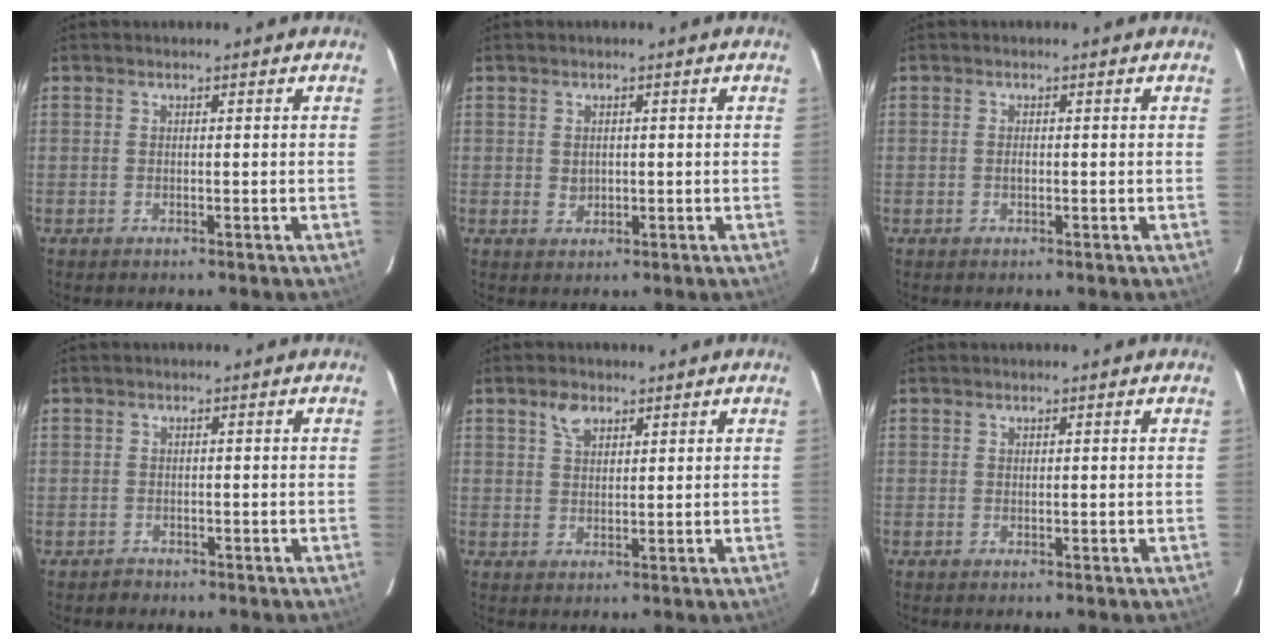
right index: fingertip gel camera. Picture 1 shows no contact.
{"total": 1.9, "force": [0.0, 1.7, 0.9], "torque": [-0.012, 0.003, 0.003]}
{"total": 0.9, "force": [-0.2, 0.6, 0.6], "torque": [-0.010, 0.002, -0.004]}
{"total": 1.6, "force": [-0.9, 1.3, -0.2], "torque": [0.001, 0.007, -0.013]}
{"total": 3.5, "force": [2.1, 2.0, 1.9], "torque": [-0.031, 0.010, 0.040]}
{"total": 0.0}